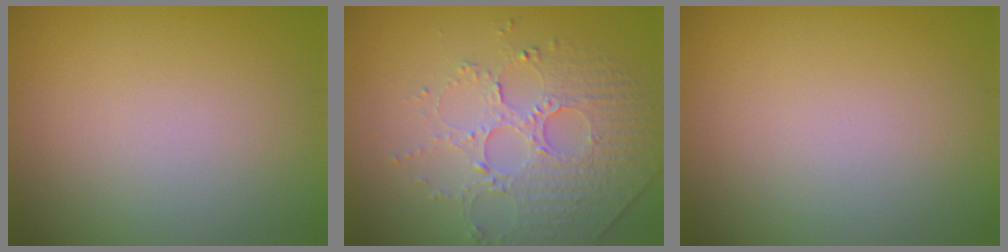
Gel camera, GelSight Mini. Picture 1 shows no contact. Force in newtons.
{"total": 5.1, "press": 3.5, "slide": 3.7}
{"total": 0.0}